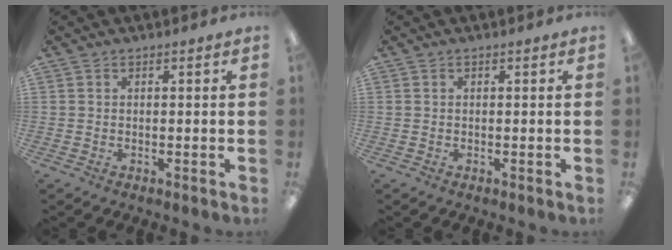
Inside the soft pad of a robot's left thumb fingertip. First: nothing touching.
{"total": 0.0}